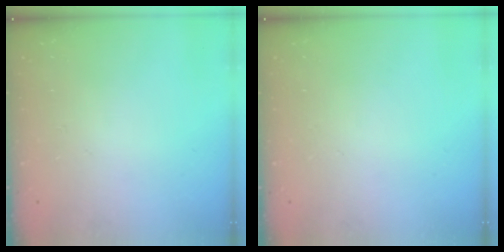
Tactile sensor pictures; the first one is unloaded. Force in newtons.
{"total": 0.0}